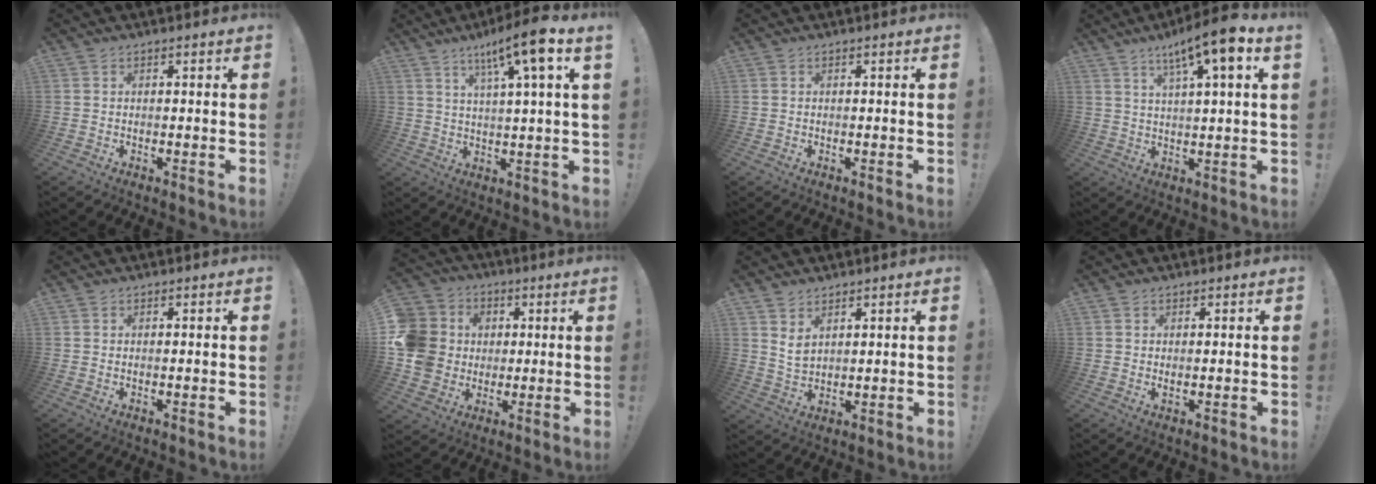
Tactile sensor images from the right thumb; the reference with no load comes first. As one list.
[{"total": 11.9, "force": [5.6, 0.1, 10.5], "torque": [-0.172, -0.030, 0.076]}, {"total": 0.0}, {"total": 10.3, "force": [5.7, 0.6, 8.6], "torque": [-0.137, -0.030, 0.086]}, {"total": 0.0}, {"total": 14.2, "force": [0.8, 12.9, 5.8], "torque": [-0.112, 0.006, 0.025]}, {"total": 5.0, "force": [3.2, 2.7, 2.7], "torque": [-0.037, -0.019, 0.058]}, {"total": 0.9, "force": [0.7, 0.4, 0.5], "torque": [0.008, -0.007, 0.009]}]